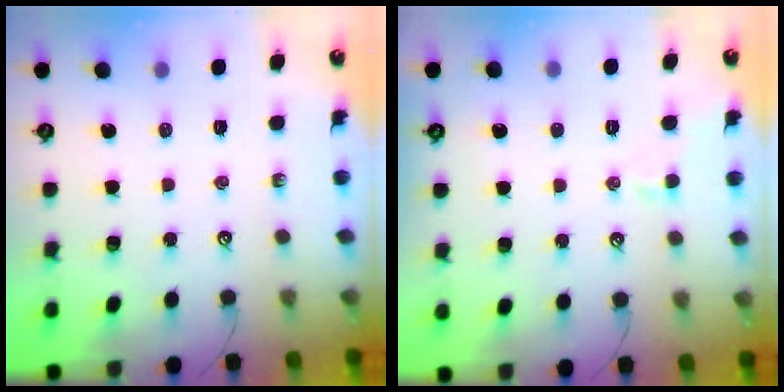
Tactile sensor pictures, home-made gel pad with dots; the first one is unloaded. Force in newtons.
{"total": 0.8, "press": 0.5, "slide": 0.7}